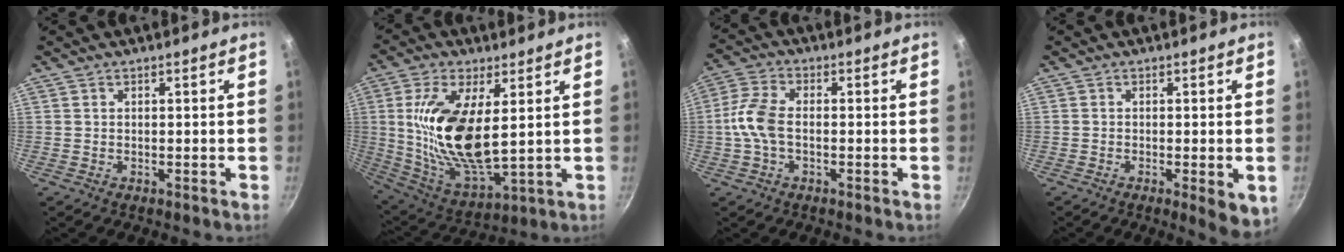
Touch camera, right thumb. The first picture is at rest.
{"total": 18.4, "force": [3.2, 7.9, 16.4], "torque": [-0.319, -0.027, 0.069]}
{"total": 7.2, "force": [-1.0, 4.0, 5.9], "torque": [-0.127, 0.022, -0.031]}
{"total": 5.5, "force": [-1.6, 1.4, 5.1], "torque": [-0.061, -0.006, -0.019]}